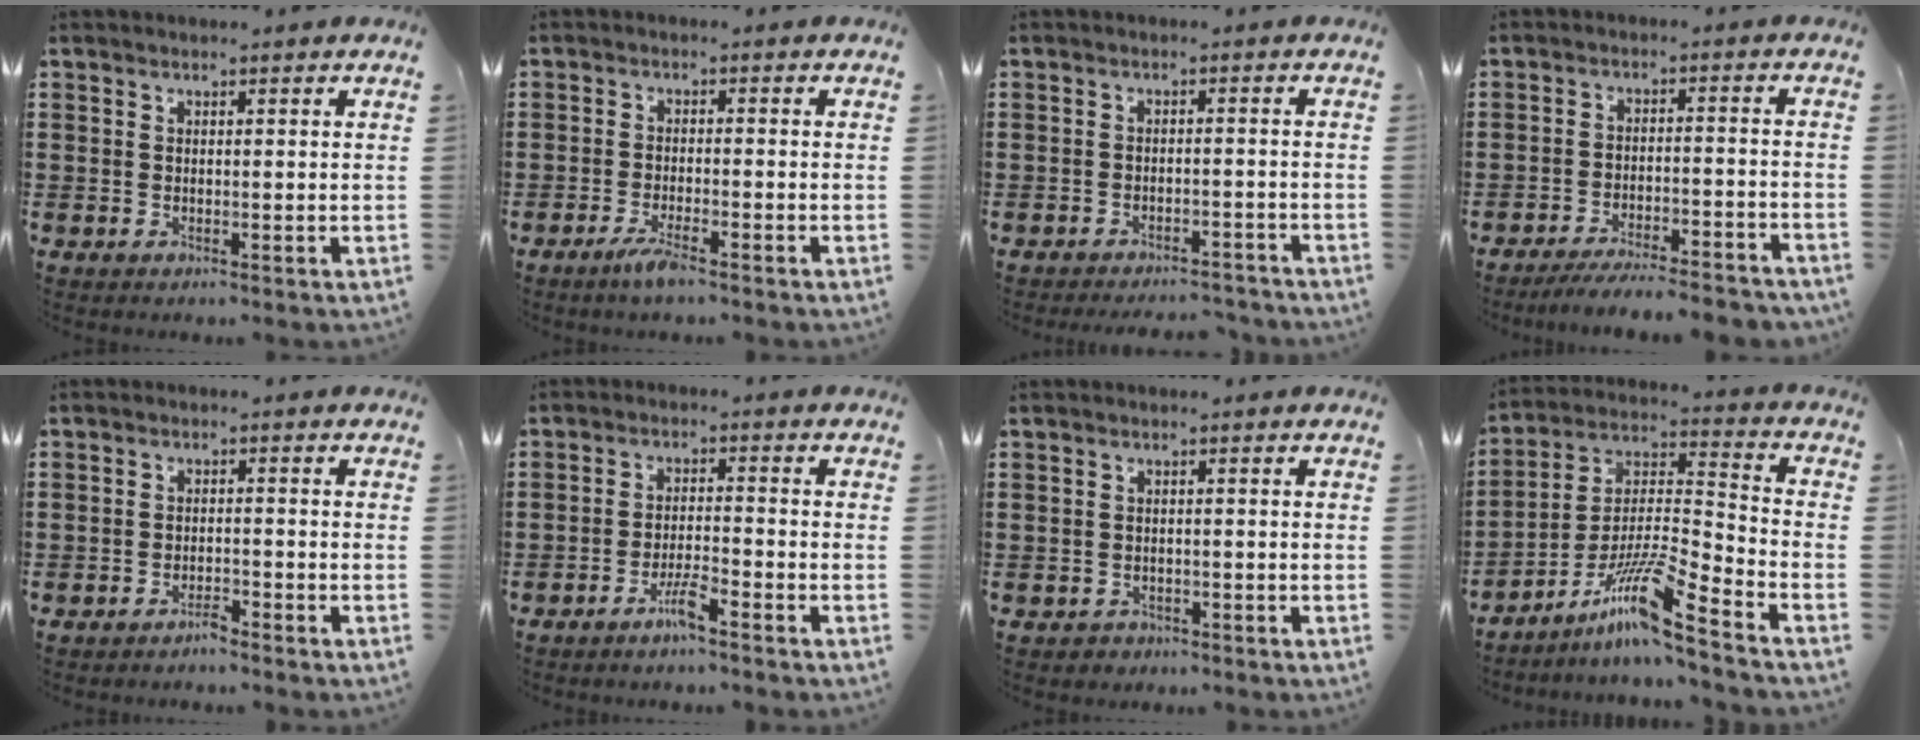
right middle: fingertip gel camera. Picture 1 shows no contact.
{"total": 3.2, "force": [-2.2, 0.2, 2.3], "torque": [-0.051, -0.004, -0.043]}
{"total": 2.7, "force": [-2.7, 0.1, 0.1], "torque": [-0.006, 0.002, -0.057]}
{"total": 5.5, "force": [-5.2, 0.4, 1.6], "torque": [-0.033, -0.002, -0.105]}
{"total": 2.0, "force": [-1.9, 0.2, 0.2], "torque": [-0.012, 0.001, -0.040]}
{"total": 3.8, "force": [-2.8, 0.2, 2.6], "torque": [-0.058, 0.000, -0.054]}
{"total": 1.1, "force": [-0.9, 0.5, 0.0], "torque": [-0.004, 0.003, -0.022]}
{"total": 12.3, "force": [-8.7, 0.8, 8.7], "torque": [-0.177, -0.005, -0.173]}